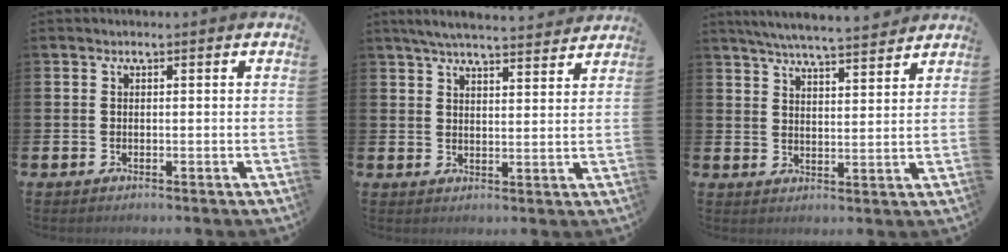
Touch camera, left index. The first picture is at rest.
{"total": 5.4, "force": [5.2, 0.3, 1.4], "torque": [-0.037, -0.027, 0.091]}
{"total": 5.7, "force": [5.6, -0.1, 1.3], "torque": [-0.039, -0.034, 0.098]}